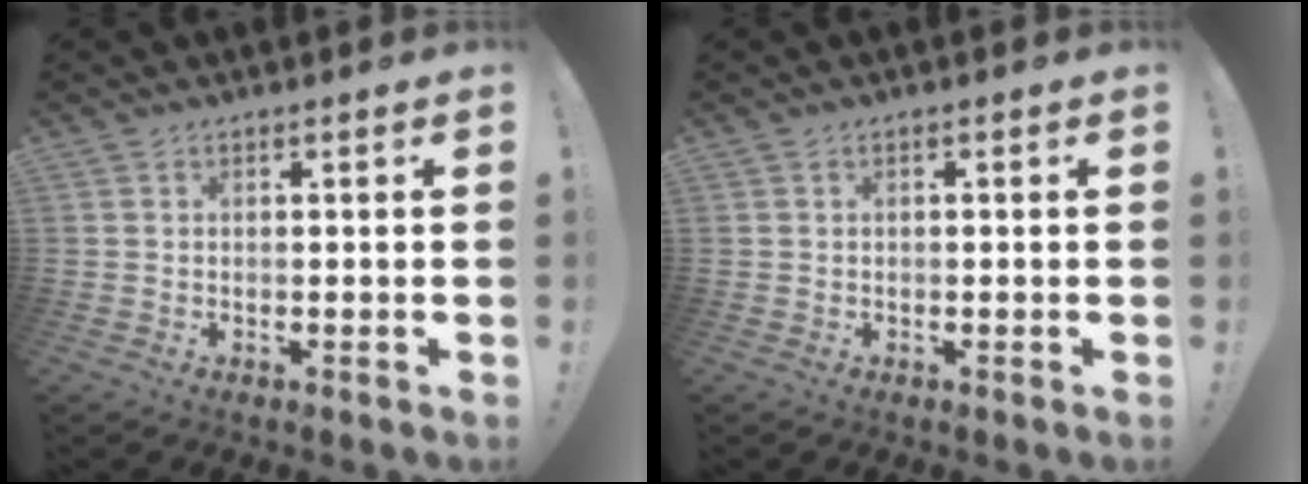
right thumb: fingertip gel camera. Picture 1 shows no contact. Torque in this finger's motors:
{"motor_torque": [-0.30, 0.10, -0.07, 0.13, 0.00]}